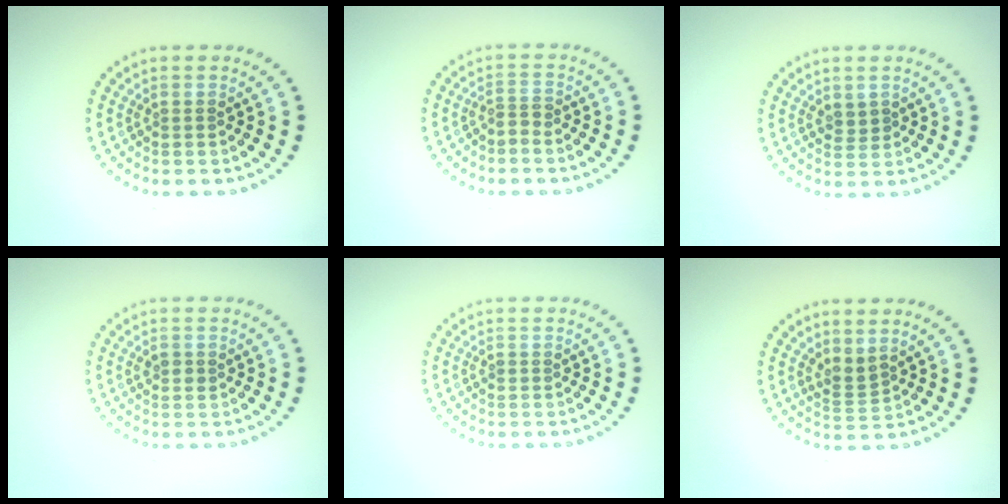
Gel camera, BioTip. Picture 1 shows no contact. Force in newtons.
{"total": 1.1, "press": 0.7, "slide": 0.9}
{"total": 0.8, "press": 0.6, "slide": 0.6}
{"total": 1.0, "press": 1.0, "slide": 0.2}
{"total": 0.5, "press": 0.5, "slide": 0.2}
{"total": 1.8, "press": 1.3, "slide": 1.3}